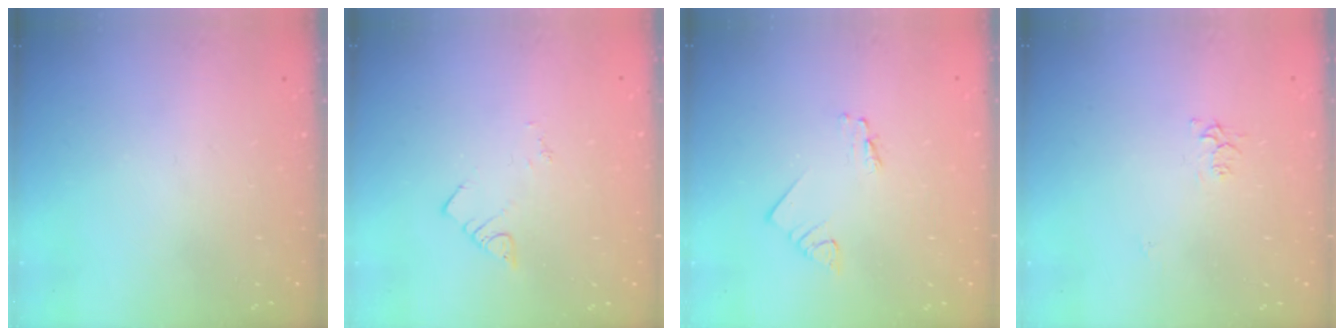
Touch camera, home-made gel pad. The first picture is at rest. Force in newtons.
{"total": 1.8, "press": 1.8, "slide": 0.3}
{"total": 1.4, "press": 1.4, "slide": 0.1}
{"total": 4.7, "press": 4.6, "slide": 0.6}